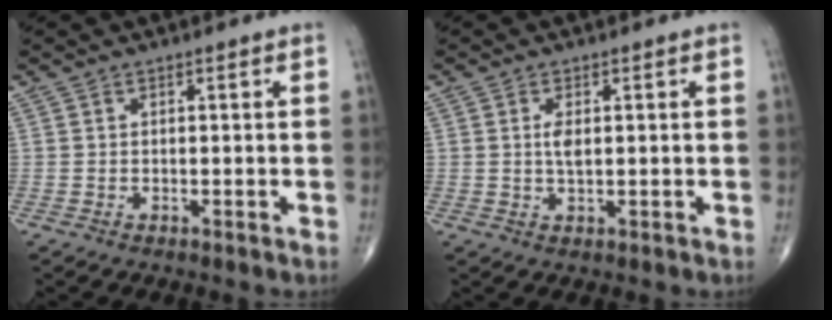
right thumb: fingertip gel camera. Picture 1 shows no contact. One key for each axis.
{"total": 2.5, "fx": 0.4, "fy": 1.0, "fz": 2.2, "tx": -0.039, "ty": -0.004, "tz": 0.008}